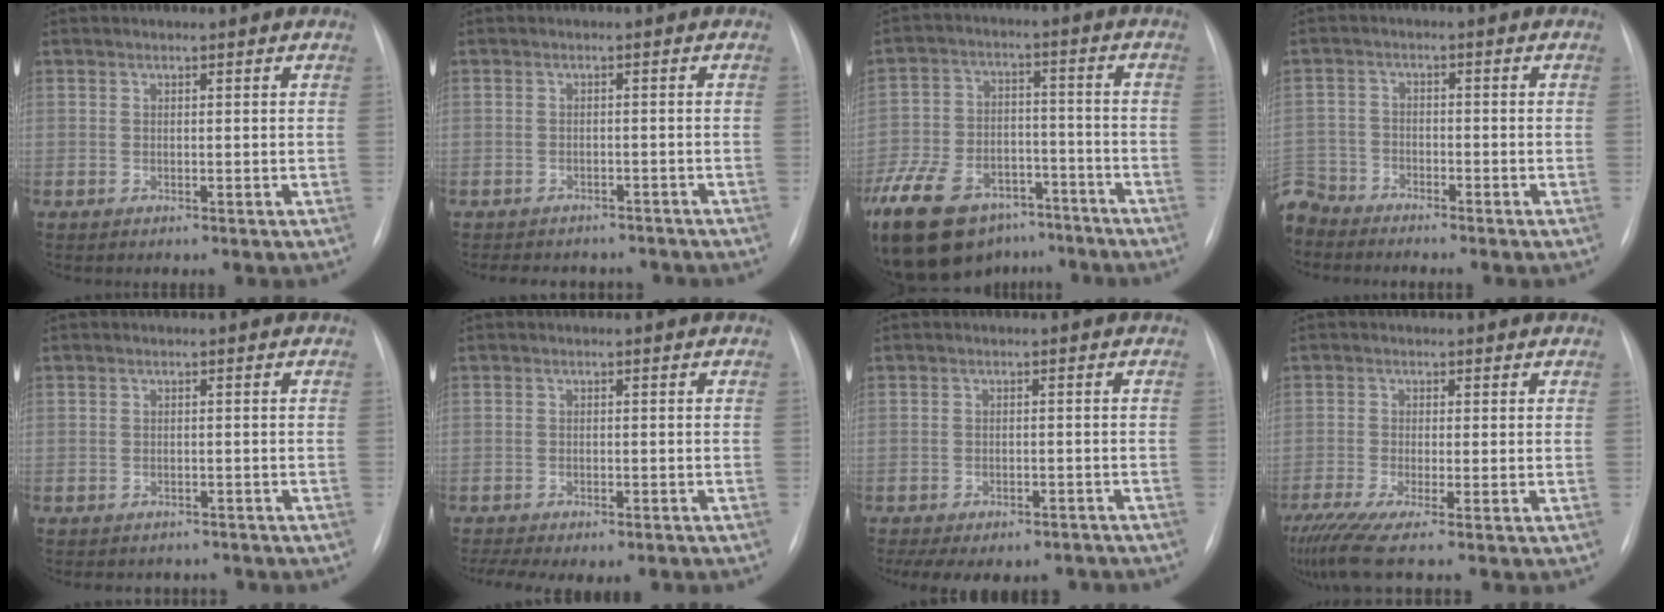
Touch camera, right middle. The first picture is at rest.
{"total": 8.2, "force": [-7.2, 3.6, 1.7], "torque": [-0.023, 0.009, -0.082]}
{"total": 25.7, "force": [-17.2, 14.4, 12.6], "torque": [-0.325, -0.015, -0.273]}
{"total": 6.9, "force": [-6.4, 2.5, 0.4], "torque": [-0.009, -0.006, -0.126]}
{"total": 4.4, "force": [-3.8, 2.1, 0.4], "torque": [-0.003, 0.010, -0.044]}
{"total": 9.1, "force": [-7.2, 2.9, 4.6], "torque": [-0.072, 0.007, -0.097]}
{"total": 11.5, "force": [-9.1, 5.2, 4.8], "torque": [-0.088, 0.007, -0.109]}
{"total": 6.9, "force": [-5.1, -0.2, 4.7], "torque": [-0.083, -0.026, -0.091]}